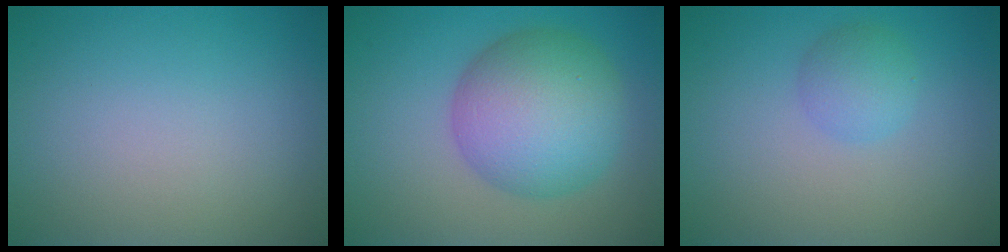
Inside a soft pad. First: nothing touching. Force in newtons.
{"total": 8.8, "press": 8.8, "slide": 0.1}
{"total": 2.1, "press": 2.1, "slide": 0.1}